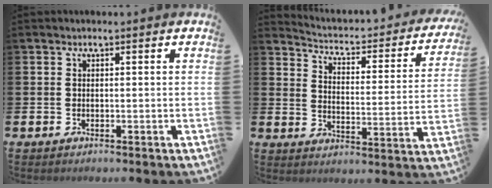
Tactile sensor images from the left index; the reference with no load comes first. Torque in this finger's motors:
{"motor_torque": [0.90, -1.24, 0.18, 0.05]}